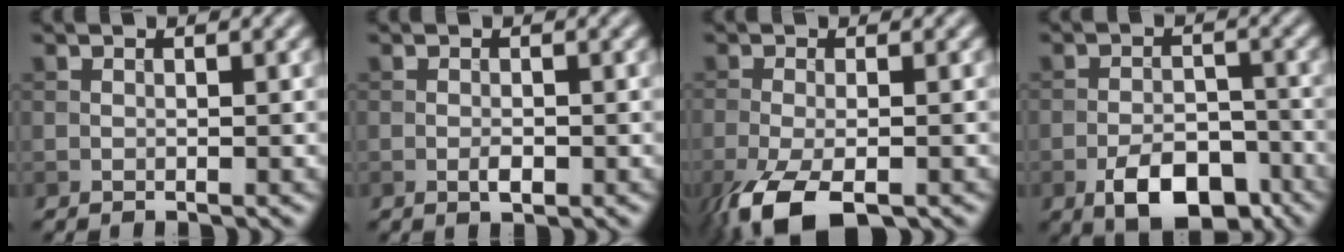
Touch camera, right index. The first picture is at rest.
{"total": 1.2, "force": [-0.4, 0.5, 1.0], "torque": [-0.019, -0.001, -0.008]}
{"total": 6.9, "force": [-4.0, 2.5, 5.0], "torque": [-0.111, -0.019, -0.076]}
{"total": 6.8, "force": [-3.9, 3.4, 4.4], "torque": [-0.066, -0.003, -0.065]}